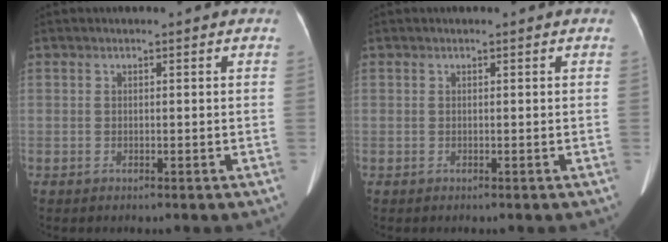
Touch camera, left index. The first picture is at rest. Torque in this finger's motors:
{"motor_torque": [0.00, 0.01, 0.00, 0.00]}